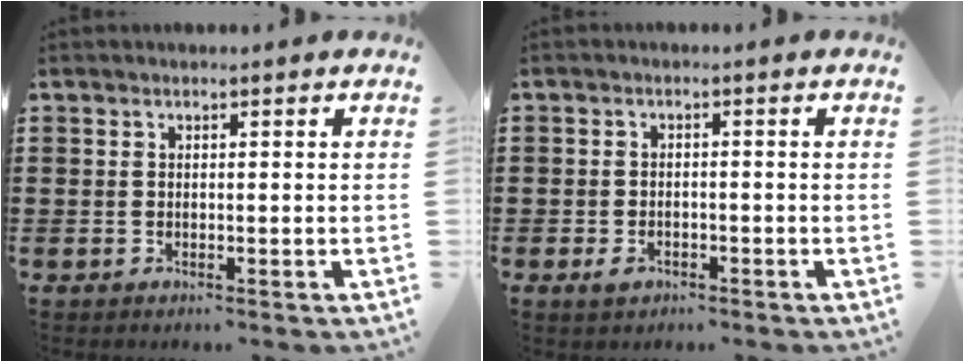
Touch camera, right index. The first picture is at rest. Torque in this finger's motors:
{"motor_torque": [0.79, -0.66, 0.14, 0.03]}